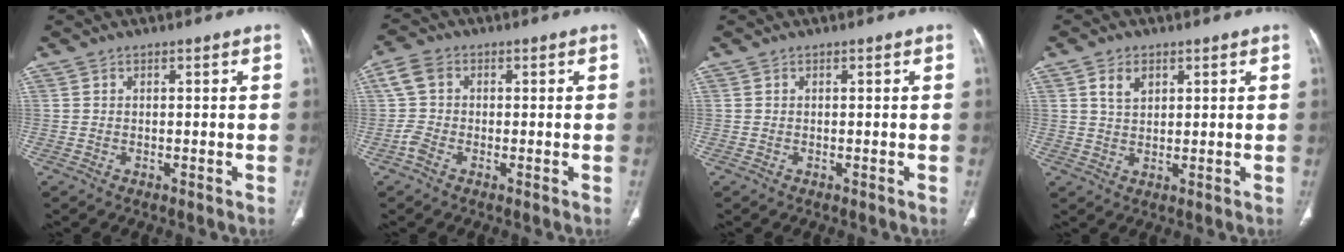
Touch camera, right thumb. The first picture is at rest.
{"total": 4.0, "force": [-0.7, 3.1, 2.3], "torque": [-0.054, 0.013, -0.022]}
{"total": 0.0}
{"total": 4.1, "force": [1.9, 2.6, 2.5], "torque": [-0.037, -0.009, 0.040]}